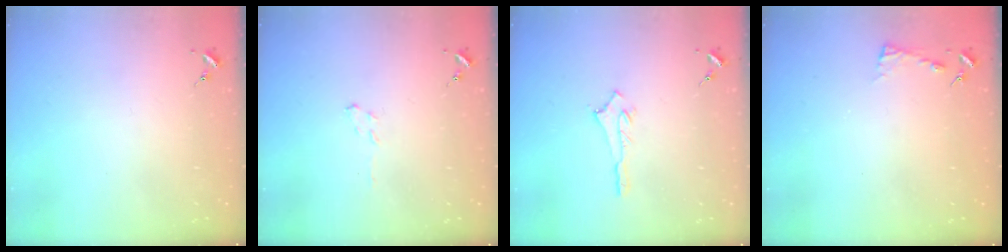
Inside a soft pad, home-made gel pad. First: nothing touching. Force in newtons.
{"total": 3.9, "press": 3.8, "slide": 0.4}
{"total": 2.9, "press": 2.9, "slide": 0.2}
{"total": 2.8, "press": 2.8, "slide": 0.3}